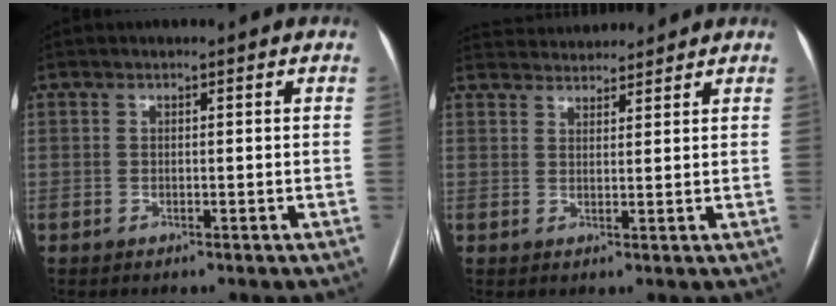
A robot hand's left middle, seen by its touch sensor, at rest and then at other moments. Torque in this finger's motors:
{"motor_torque": [-0.24, -0.33, -0.07, -0.03]}